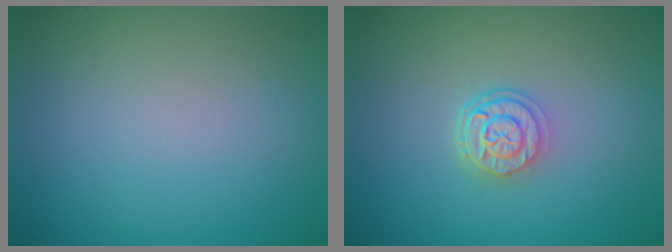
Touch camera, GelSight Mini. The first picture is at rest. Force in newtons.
{"total": 2.7, "press": 2.2, "slide": 1.6}